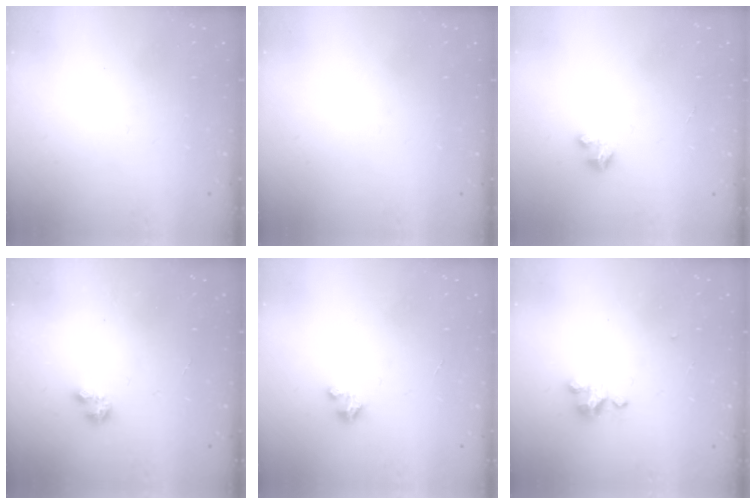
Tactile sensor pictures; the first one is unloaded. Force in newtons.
{"total": 0.0}
{"total": 3.4, "press": 3.3, "slide": 0.2}
{"total": 1.3, "press": 1.2, "slide": 0.3}
{"total": 2.4, "press": 2.4, "slide": 0.2}
{"total": 3.4, "press": 3.3, "slide": 0.2}